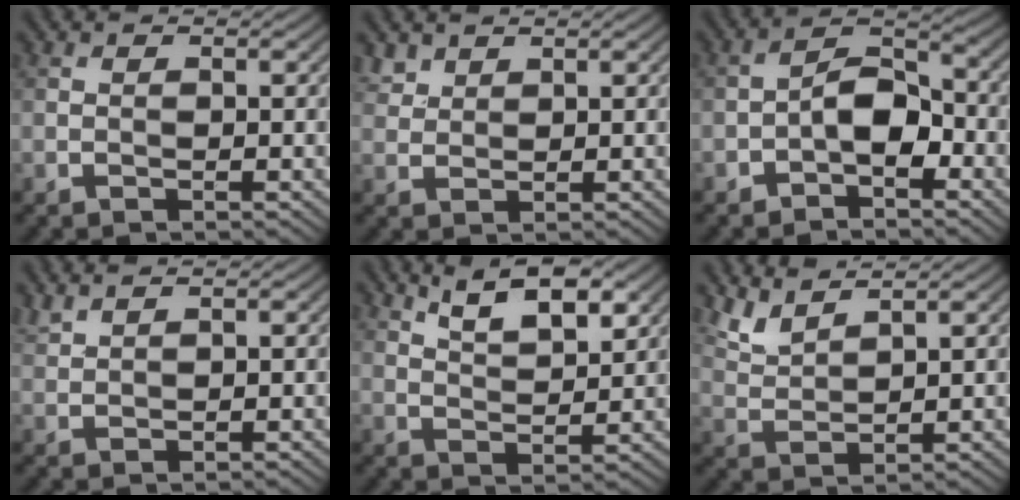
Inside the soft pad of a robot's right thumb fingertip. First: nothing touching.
{"total": 2.3, "force": [1.8, 1.3, 0.7], "torque": [-0.021, 0.002, 0.044]}
{"total": 4.8, "force": [-2.2, 2.7, 3.4], "torque": [-0.051, 0.017, -0.047]}
{"total": 2.0, "force": [1.9, 0.2, 0.6], "torque": [-0.021, 0.006, 0.045]}
{"total": 6.5, "force": [4.2, 2.3, 4.4], "torque": [-0.086, 0.005, 0.082]}
{"total": 4.1, "force": [3.5, 0.8, 1.9], "torque": [-0.055, -0.001, 0.080]}